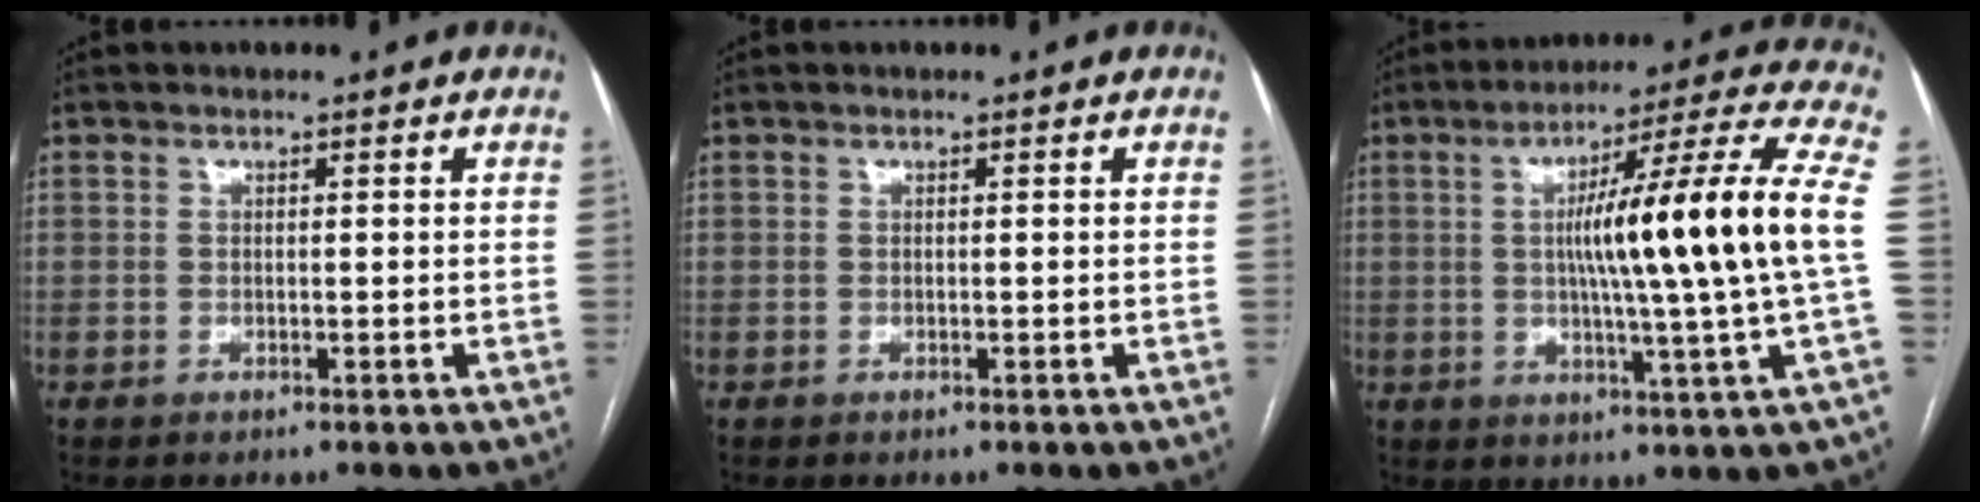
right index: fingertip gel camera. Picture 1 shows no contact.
{"total": 0.0}
{"total": 18.5, "force": [0.9, -1.9, 18.4], "torque": [-0.278, 0.003, 0.000]}